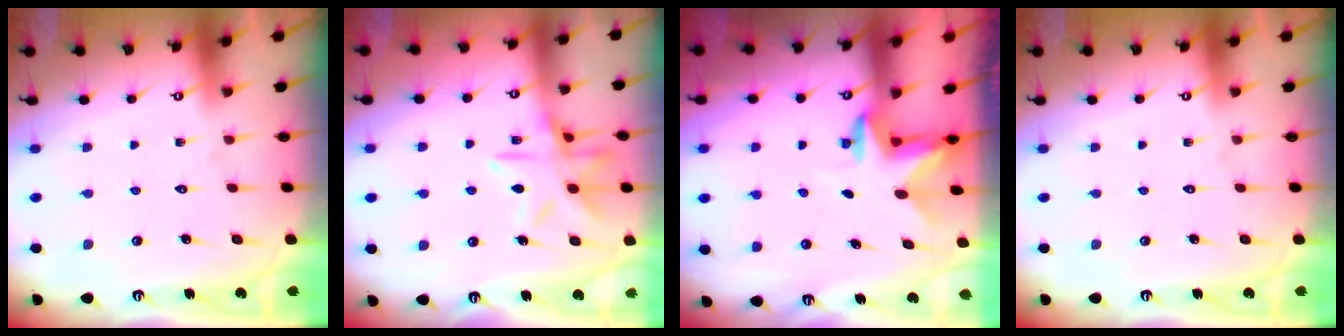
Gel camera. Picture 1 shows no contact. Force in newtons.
{"total": 13.1, "press": 13.1, "slide": 0.9}
{"total": 2.4, "press": 2.3, "slide": 0.4}
{"total": 0.0}